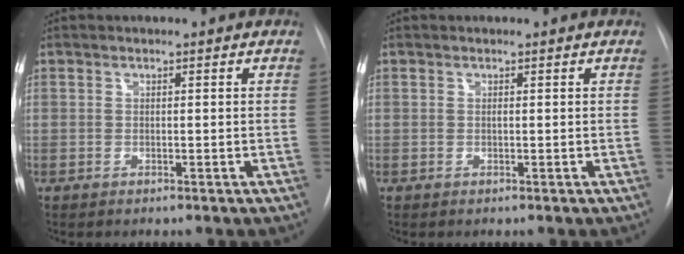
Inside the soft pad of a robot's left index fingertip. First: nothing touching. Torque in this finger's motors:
{"motor_torque": [0.14, -0.22, -0.02, 0.00]}